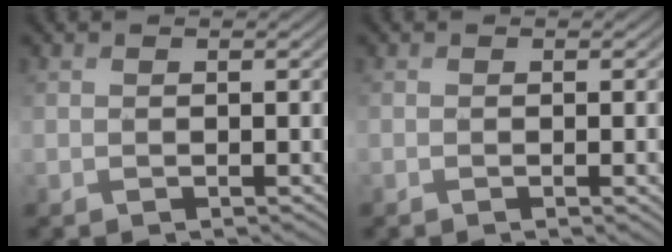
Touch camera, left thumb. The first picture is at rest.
{"total": 1.4, "force": [-0.1, 0.2, 1.4], "torque": [-0.021, -0.002, -0.002]}